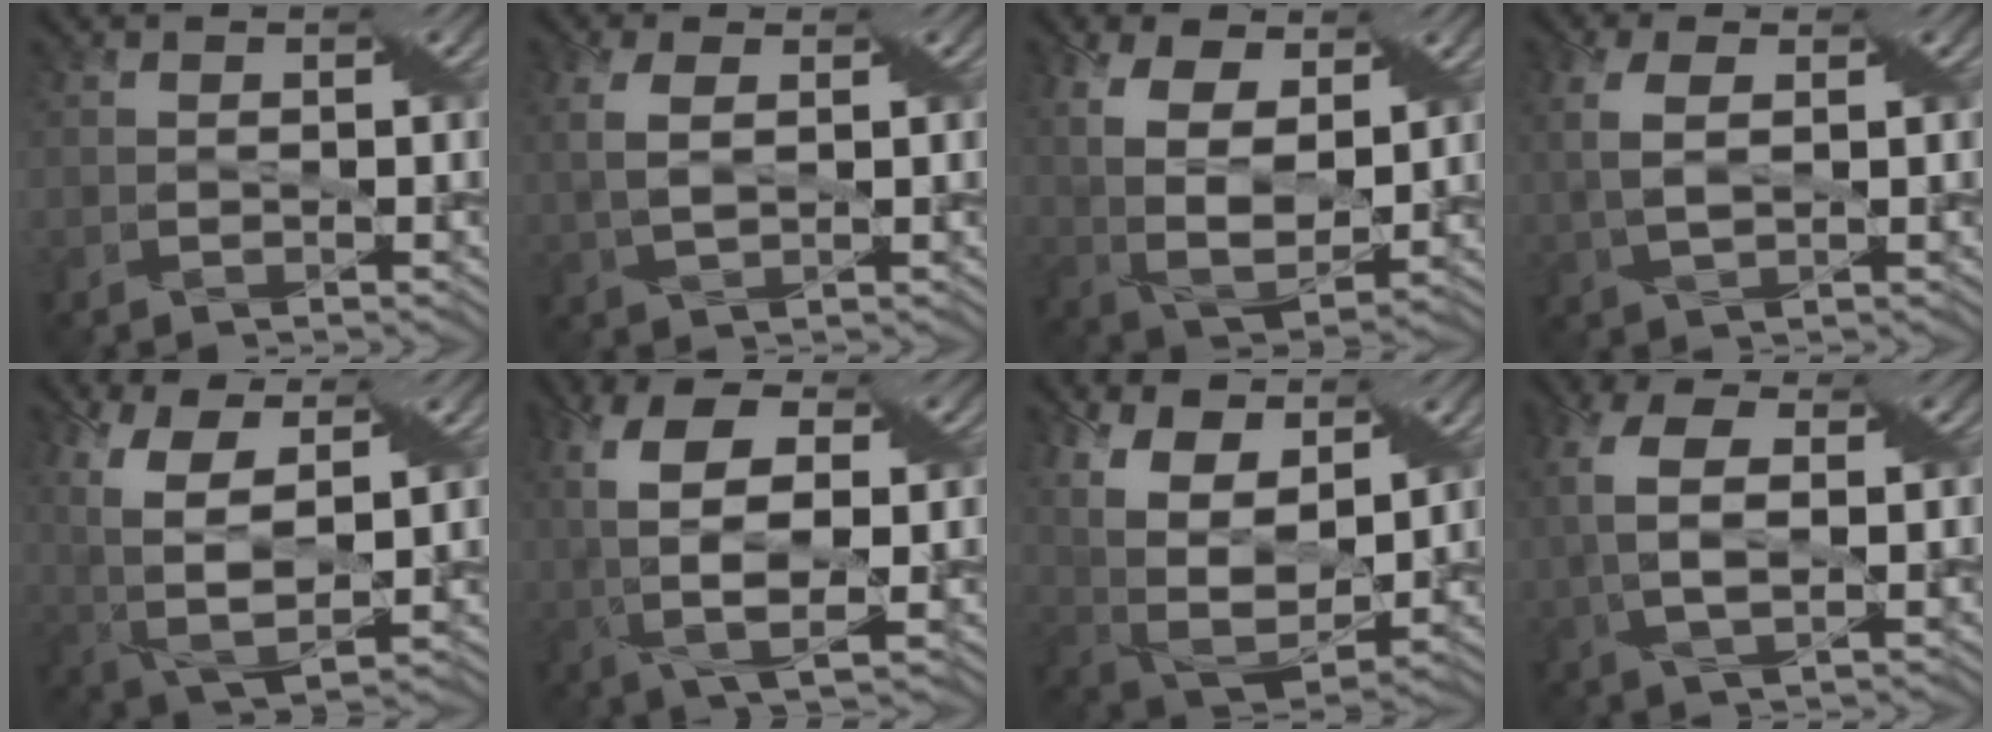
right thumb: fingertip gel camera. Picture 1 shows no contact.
{"total": 3.9, "force": [1.1, 1.8, 3.3], "torque": [-0.089, 0.007, 0.023]}
{"total": 10.8, "force": [3.9, 5.9, 8.2], "torque": [-0.198, 0.004, 0.075]}
{"total": 4.4, "force": [1.0, 2.0, 3.8], "torque": [-0.100, 0.008, 0.022]}
{"total": 12.3, "force": [3.3, 6.2, 10.1], "torque": [-0.248, -0.001, 0.067]}
{"total": 11.0, "force": [1.0, 5.6, 9.4], "torque": [-0.212, 0.005, 0.013]}
{"total": 14.8, "force": [6.4, 8.0, 10.7], "torque": [-0.263, 0.026, 0.117]}
{"total": 7.1, "force": [1.1, 3.4, 6.2], "torque": [-0.150, 0.013, 0.013]}